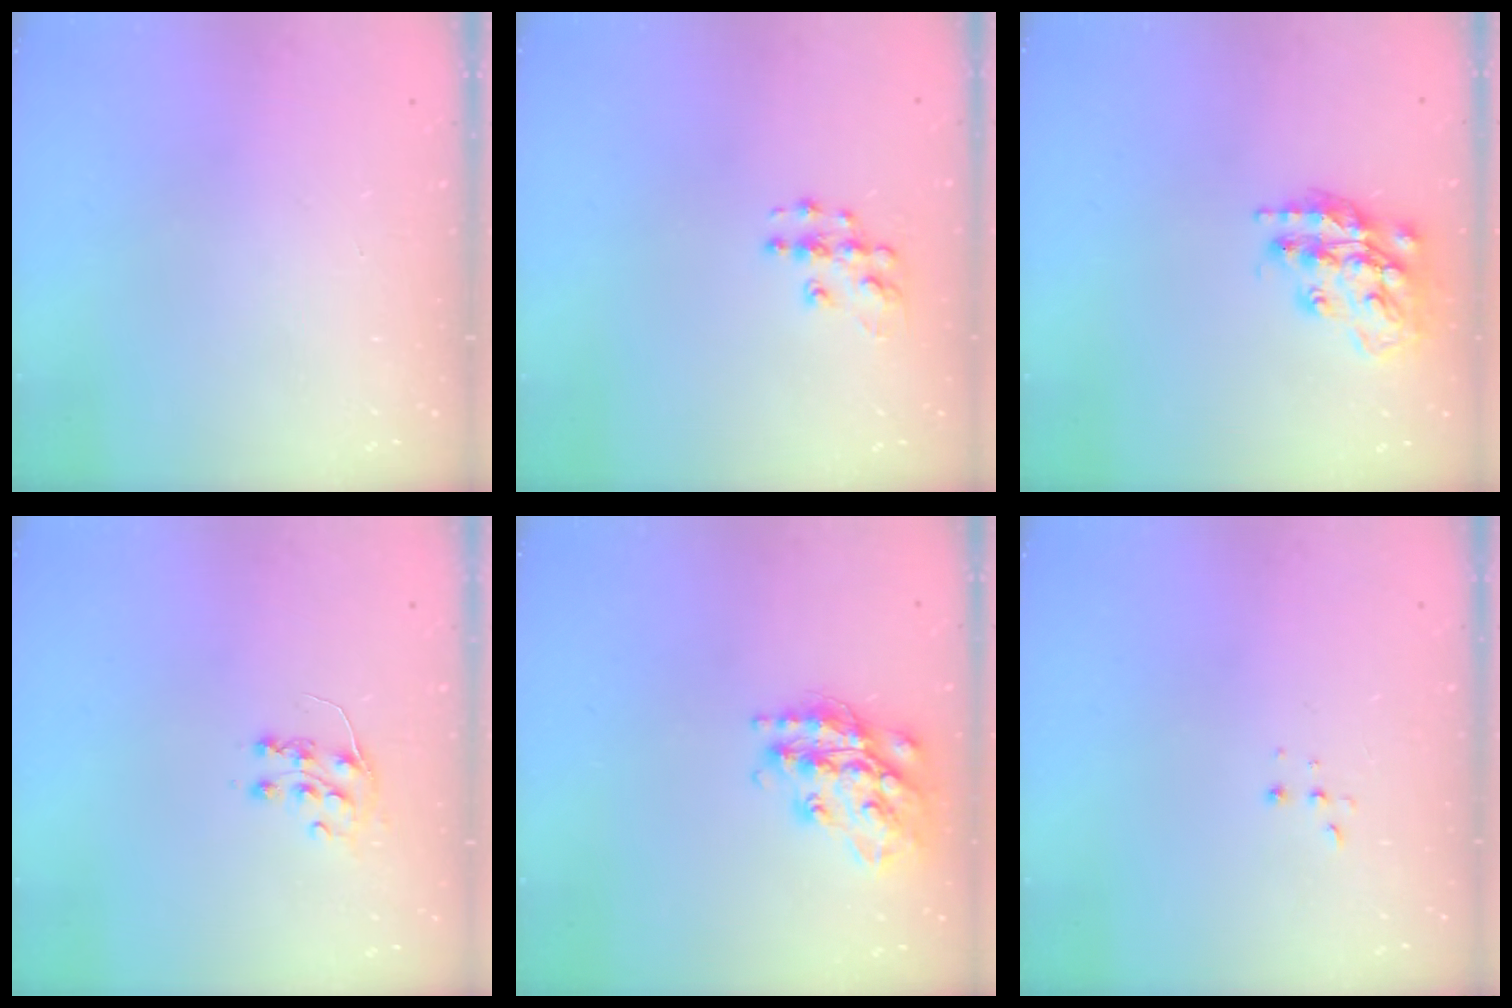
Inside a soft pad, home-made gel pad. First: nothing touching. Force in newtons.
{"total": 8.2, "press": 8.2, "slide": 0.4}
{"total": 16.2, "press": 16.1, "slide": 1.2}
{"total": 7.3, "press": 7.3, "slide": 0.5}
{"total": 17.8, "press": 17.8, "slide": 1.3}
{"total": 2.2, "press": 2.2, "slide": 0.5}